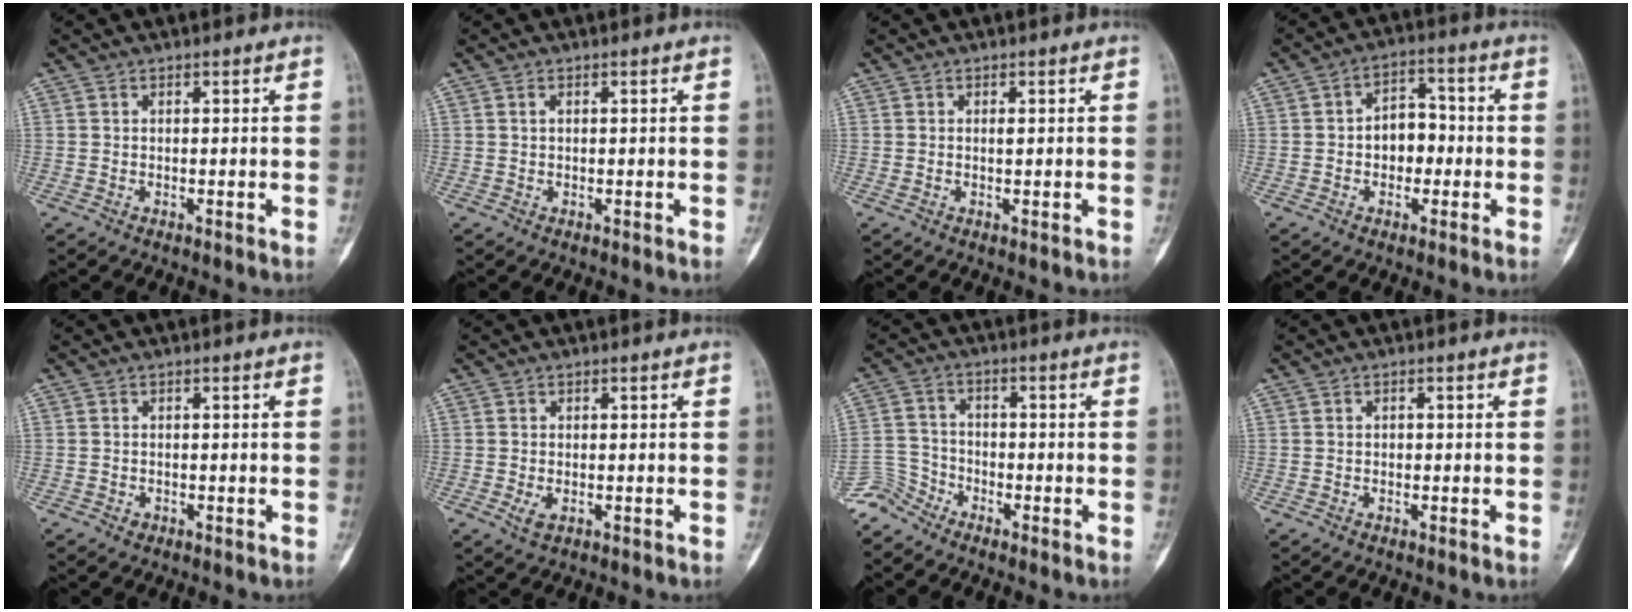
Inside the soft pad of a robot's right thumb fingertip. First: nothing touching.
{"total": 0.7, "force": [0.3, 0.4, 0.6], "torque": [-0.012, 0.005, 0.006]}
{"total": 0.8, "force": [0.1, 0.2, 0.8], "torque": [-0.011, -0.001, 0.002]}
{"total": 7.2, "force": [-0.7, 5.2, 4.9], "torque": [-0.043, 0.024, -0.018]}
{"total": 0.7, "force": [-0.3, 0.6, 0.2], "torque": [0.004, 0.004, -0.005]}
{"total": 2.1, "force": [-0.6, 1.2, 1.6], "torque": [-0.030, -0.003, -0.009]}
{"total": 0.8, "force": [-0.7, 0.5, -0.1], "torque": [0.004, 0.003, -0.021]}
{"total": 0.8, "force": [0.0, 0.7, 0.5], "torque": [-0.006, 0.002, 0.000]}